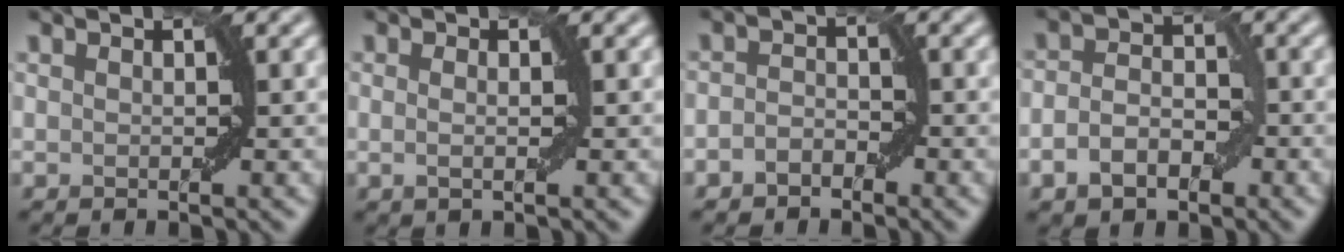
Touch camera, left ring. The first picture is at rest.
{"total": 1.1, "force": [0.0, 0.2, 1.1], "torque": [-0.021, 0.001, 0.000]}
{"total": 1.7, "force": [-1.1, 1.1, 0.8], "torque": [-0.014, 0.006, -0.024]}
{"total": 4.0, "force": [-1.6, 2.5, 2.6], "torque": [-0.046, 0.000, -0.032]}